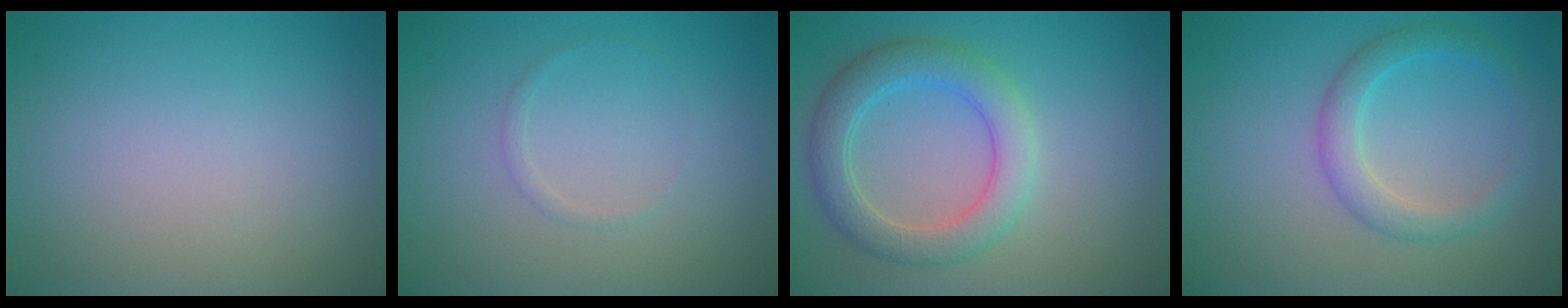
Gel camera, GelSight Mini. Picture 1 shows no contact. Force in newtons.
{"total": 0.6, "press": 0.6, "slide": 0.1}
{"total": 4.5, "press": 4.5, "slide": 0.1}
{"total": 2.9, "press": 2.8, "slide": 0.2}